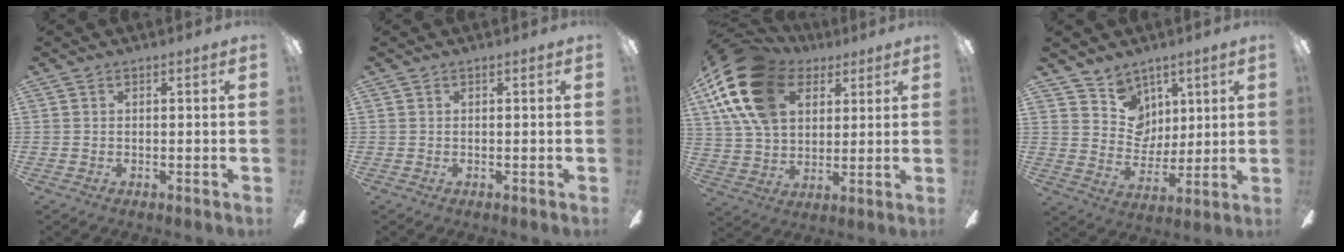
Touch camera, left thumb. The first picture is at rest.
{"total": 0.0}
{"total": 20.6, "force": [8.8, 13.9, 12.4], "torque": [-0.267, -0.019, 0.161]}
{"total": 9.6, "force": [5.6, 7.6, 1.6], "torque": [-0.030, -0.040, 0.111]}